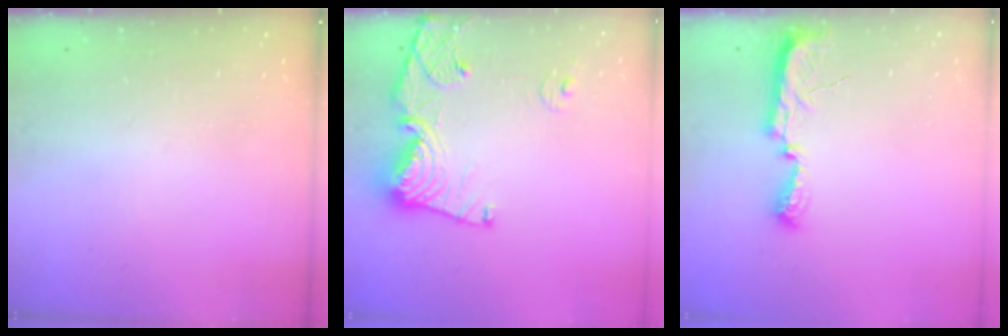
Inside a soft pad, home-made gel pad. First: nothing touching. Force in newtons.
{"total": 14.7, "press": 14.6, "slide": 1.8}
{"total": 7.7, "press": 7.7, "slide": 0.8}